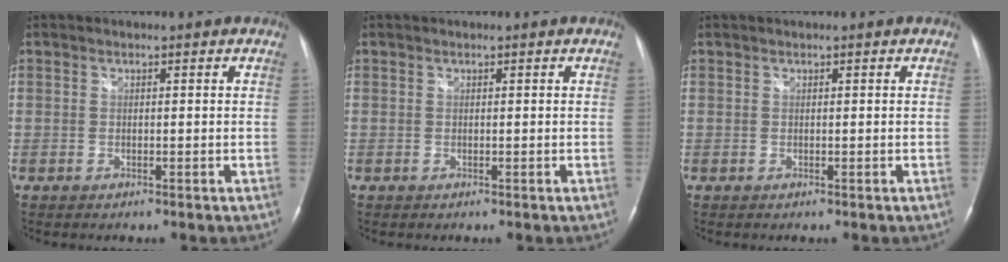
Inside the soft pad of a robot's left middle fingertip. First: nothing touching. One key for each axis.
{"total": 0.0}
{"total": 0.0}